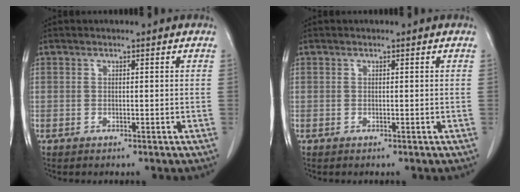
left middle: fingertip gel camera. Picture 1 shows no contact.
{"total": 0.0}